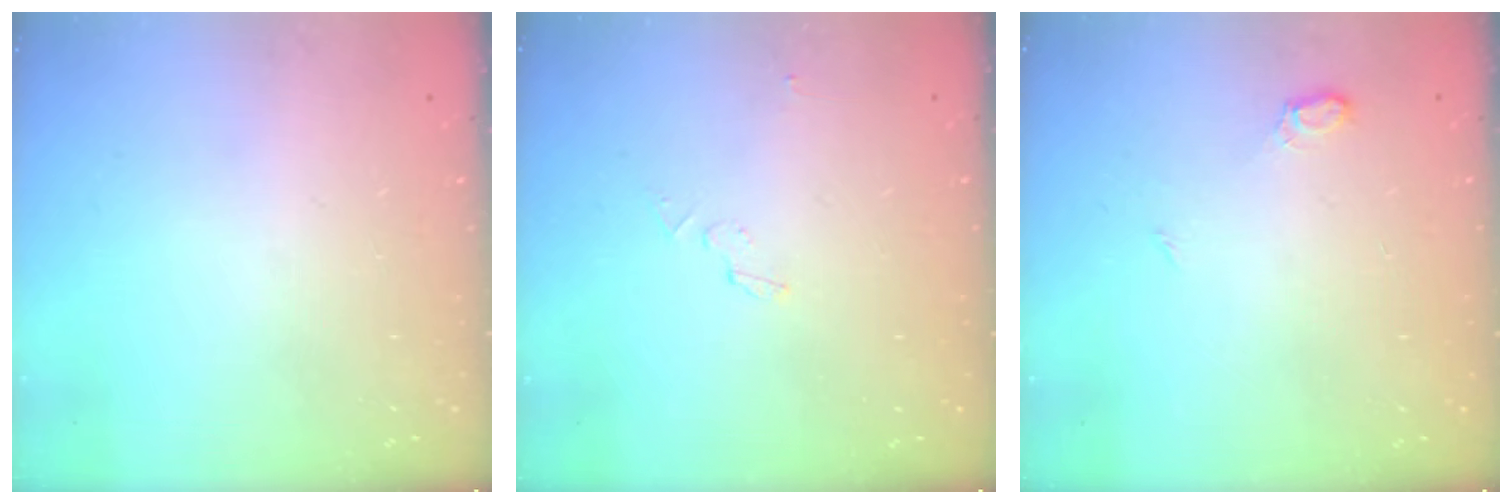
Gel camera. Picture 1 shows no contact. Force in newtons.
{"total": 3.2, "press": 3.2, "slide": 0.3}
{"total": 5.5, "press": 5.5, "slide": 0.7}